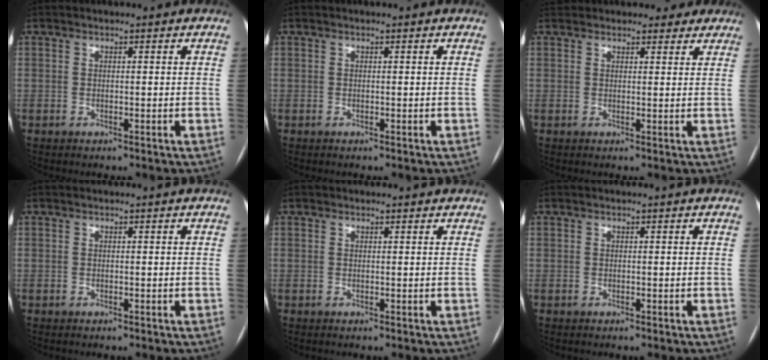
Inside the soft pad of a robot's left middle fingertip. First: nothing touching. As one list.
[{"total": 0.0}, {"total": 6.7, "force": [6.0, 2.7, 1.4], "torque": [-0.005, 0.019, 0.068]}, {"total": 0.0}, {"total": 1.0, "force": [0.8, 0.5, 0.1], "torque": [-0.007, 0.004, 0.009]}, {"total": 0.0}]